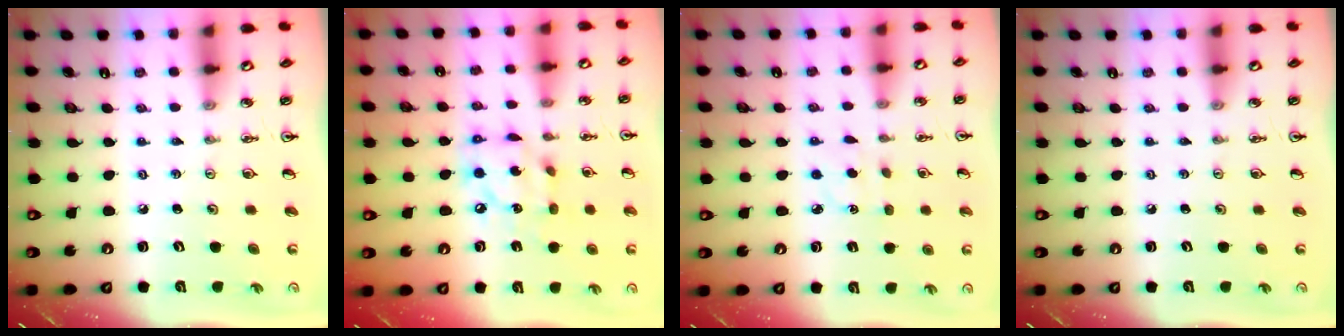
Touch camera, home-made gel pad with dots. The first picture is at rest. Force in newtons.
{"total": 12.8, "press": 12.7, "slide": 0.9}
{"total": 2.7, "press": 2.7, "slide": 0.4}
{"total": 0.0}